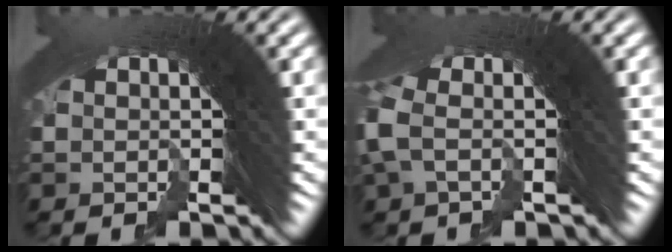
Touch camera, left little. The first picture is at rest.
{"total": 1.5, "force": [-0.3, 0.0, 1.4], "torque": [-0.031, 0.011, -0.010]}